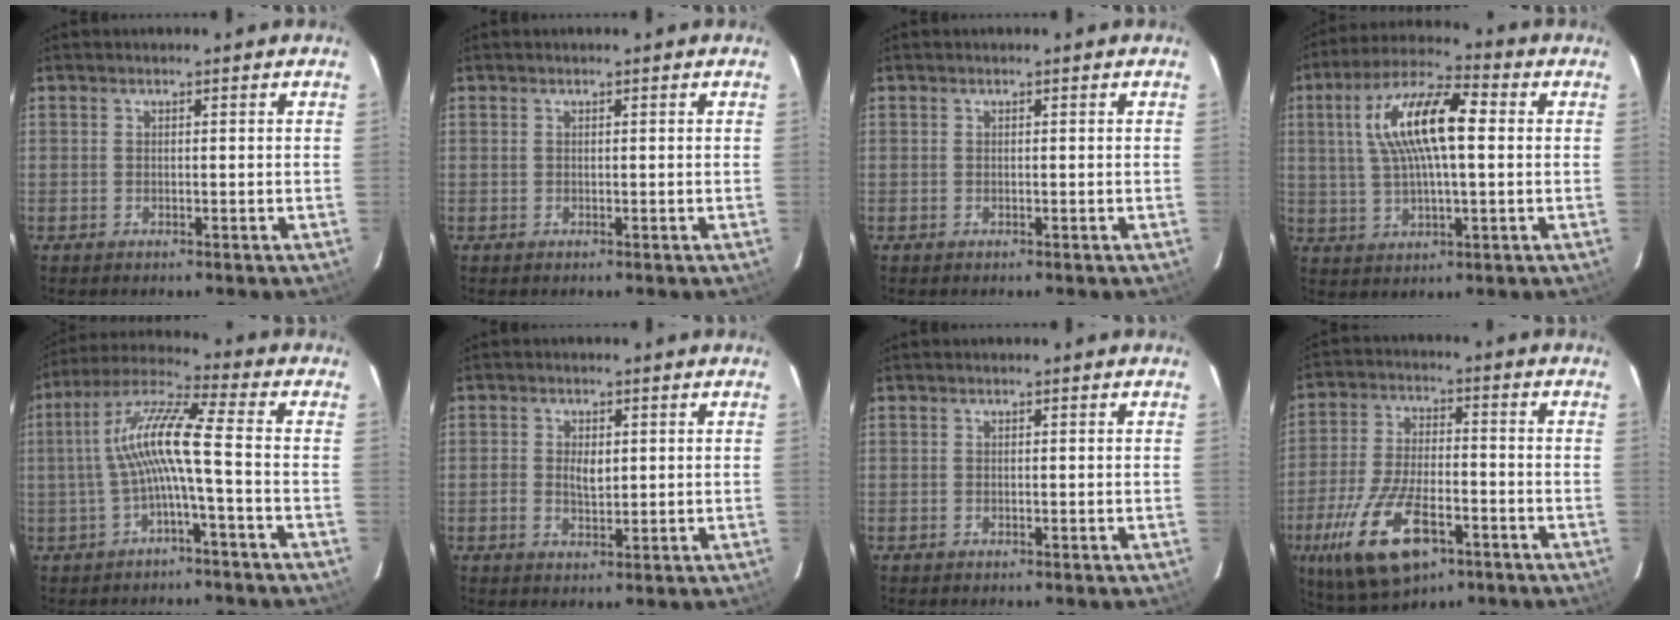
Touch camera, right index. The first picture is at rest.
{"total": 0.0}
{"total": 0.0}
{"total": 14.0, "force": [2.4, 4.3, 13.1], "torque": [-0.248, 0.023, 0.041]}
{"total": 10.1, "force": [-1.8, -0.1, 10.0], "torque": [-0.211, 0.019, -0.032]}
{"total": 3.2, "force": [0.2, 1.9, 2.5], "torque": [-0.047, 0.001, 0.003]}
{"total": 0.0}
{"total": 16.5, "force": [-8.1, 7.0, 12.6], "torque": [-0.269, -0.032, -0.144]}